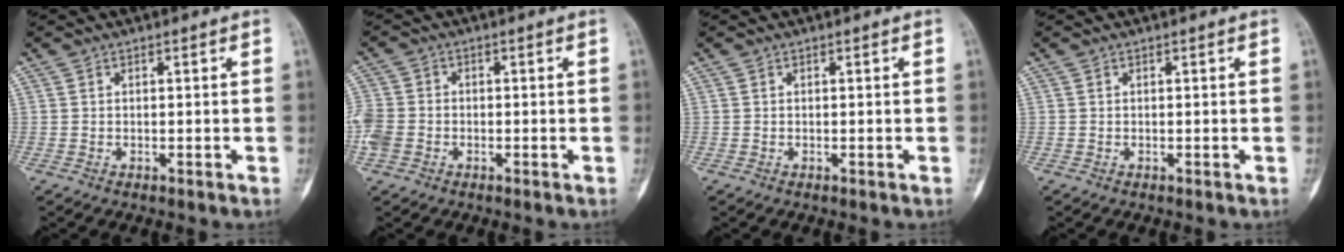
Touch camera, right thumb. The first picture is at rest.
{"total": 5.7, "force": [-1.9, 4.5, 2.9], "torque": [-0.072, 0.008, -0.037]}
{"total": 0.0}
{"total": 0.0}